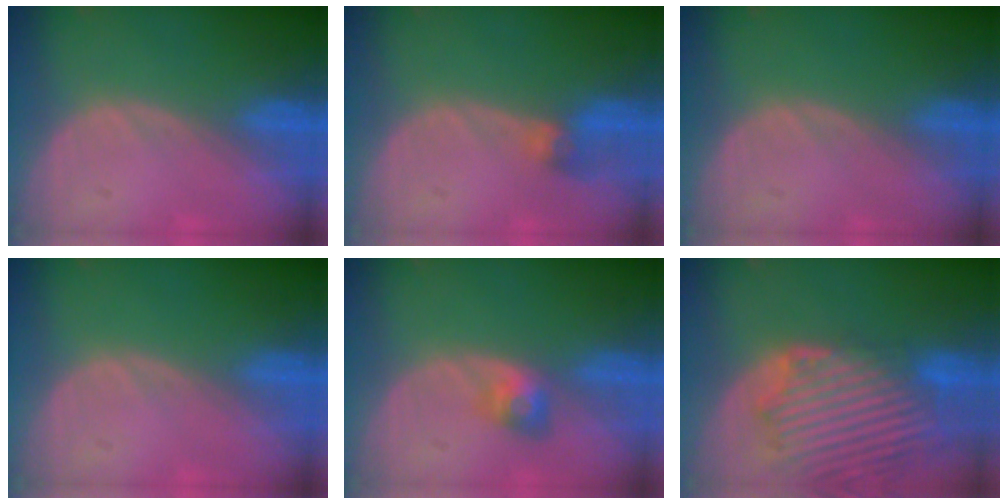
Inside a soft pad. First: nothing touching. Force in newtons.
{"total": 2.8, "press": 2.6, "slide": 1.0}
{"total": 0.0}
{"total": 0.0}
{"total": 3.2, "press": 2.8, "slide": 1.4}
{"total": 13.8, "press": 11.8, "slide": 7.2}